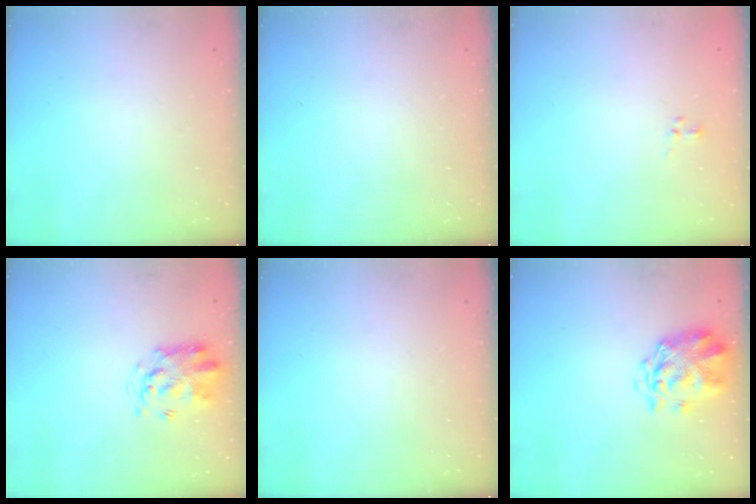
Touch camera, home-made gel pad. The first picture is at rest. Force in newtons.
{"total": 0.0}
{"total": 1.2, "press": 1.1, "slide": 0.6}
{"total": 3.2, "press": 3.2, "slide": 0.7}
{"total": 0.0}
{"total": 3.3, "press": 2.9, "slide": 1.6}